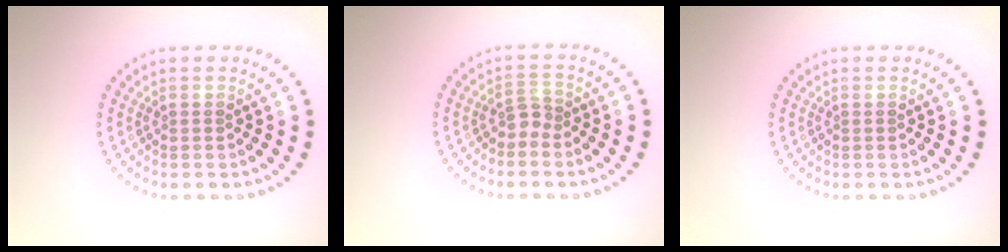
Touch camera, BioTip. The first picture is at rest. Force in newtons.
{"total": 1.6, "press": 1.1, "slide": 1.1}
{"total": 0.0}